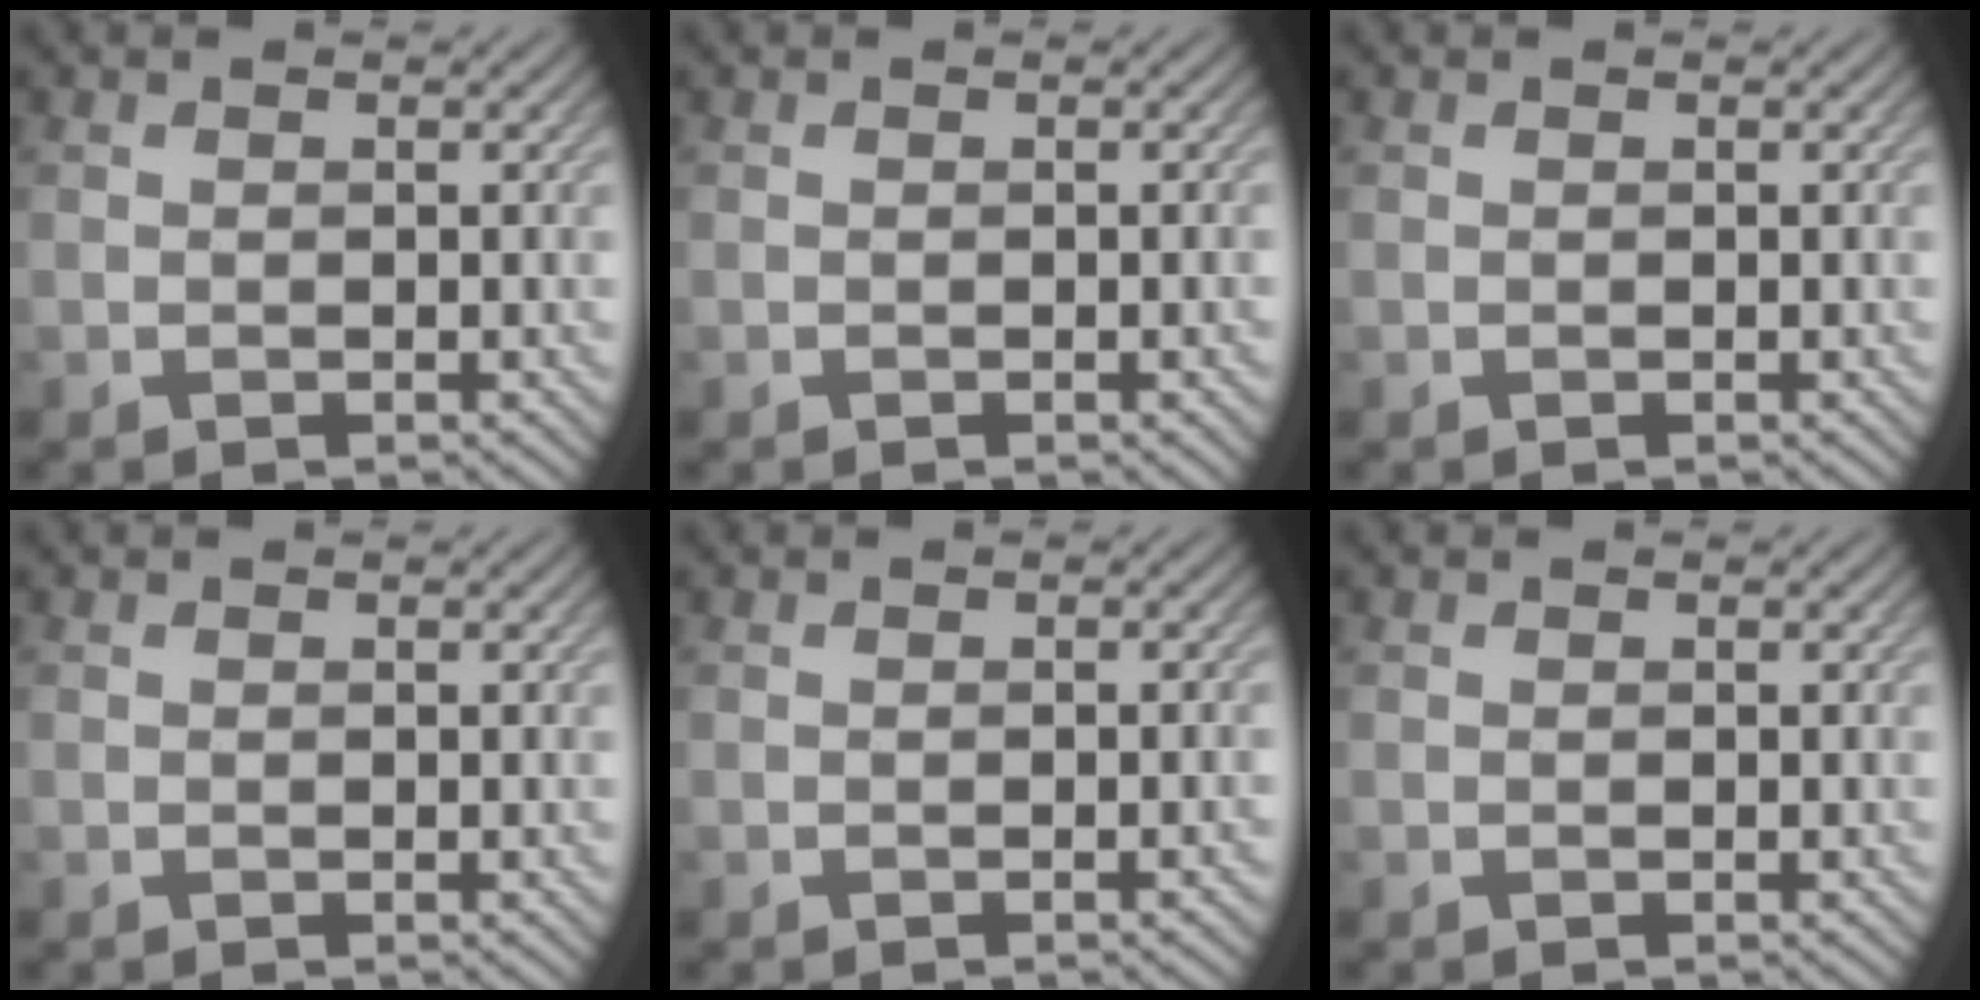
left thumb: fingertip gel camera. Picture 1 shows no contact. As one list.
[{"total": 0.6, "force": [-0.2, 0.1, 0.5], "torque": [-0.008, 0.001, -0.003]}, {"total": 0.0}, {"total": 0.0}, {"total": 0.6, "force": [-0.3, 0.1, 0.5], "torque": [-0.006, 0.003, -0.005]}, {"total": 0.0}]